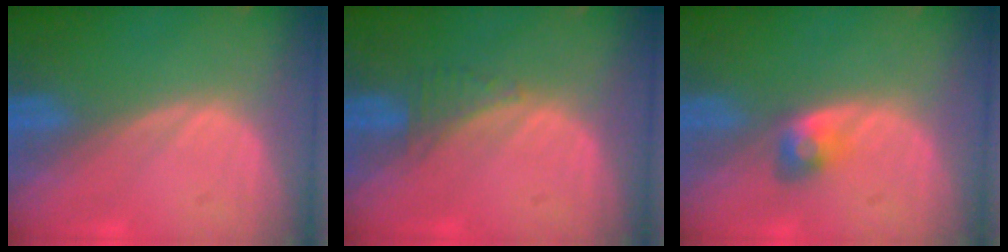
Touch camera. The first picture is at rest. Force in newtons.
{"total": 1.9, "press": 1.8, "slide": 0.7}
{"total": 2.8, "press": 2.5, "slide": 1.2}